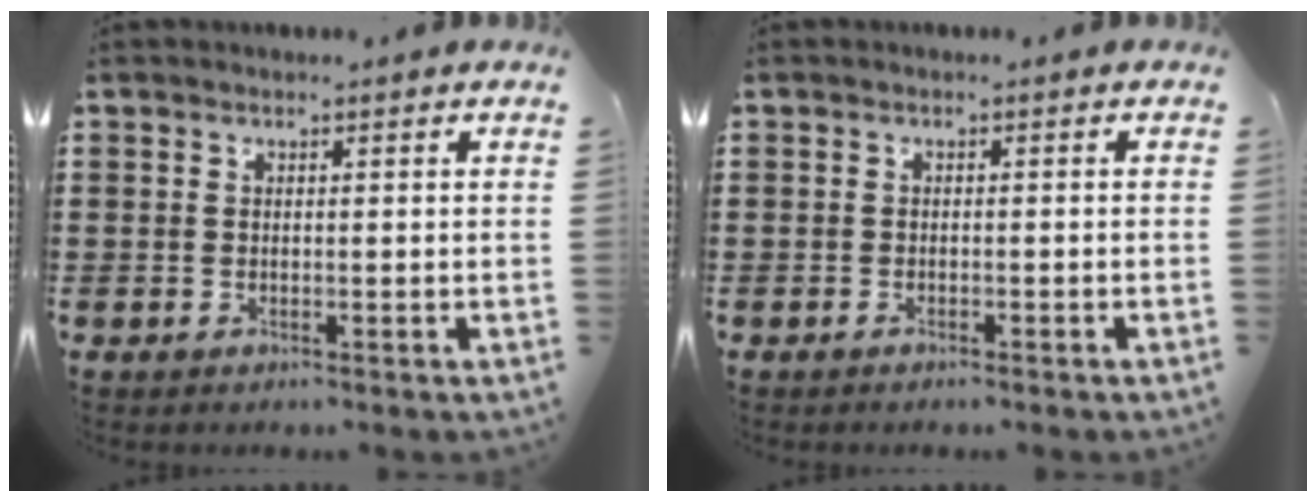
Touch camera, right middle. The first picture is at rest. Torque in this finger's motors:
{"motor_torque": [-0.68, 0.08, -0.01, 0.00]}